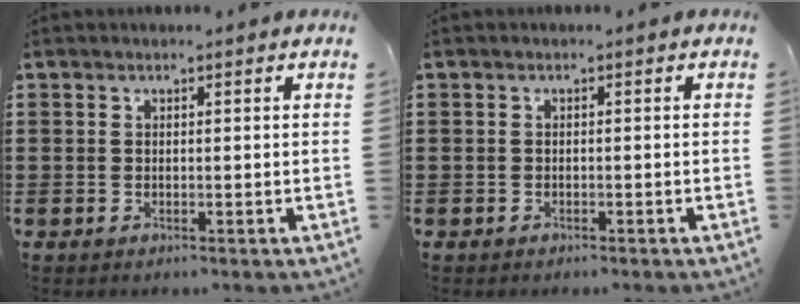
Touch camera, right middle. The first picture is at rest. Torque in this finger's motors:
{"motor_torque": [-0.13, 0.01, -0.01, -0.01]}